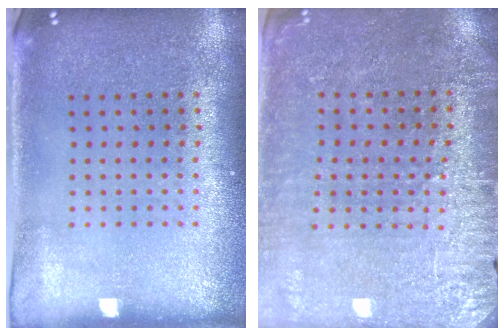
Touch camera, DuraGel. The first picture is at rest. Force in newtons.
{"total": 3.0, "press": 2.9, "slide": 0.6}